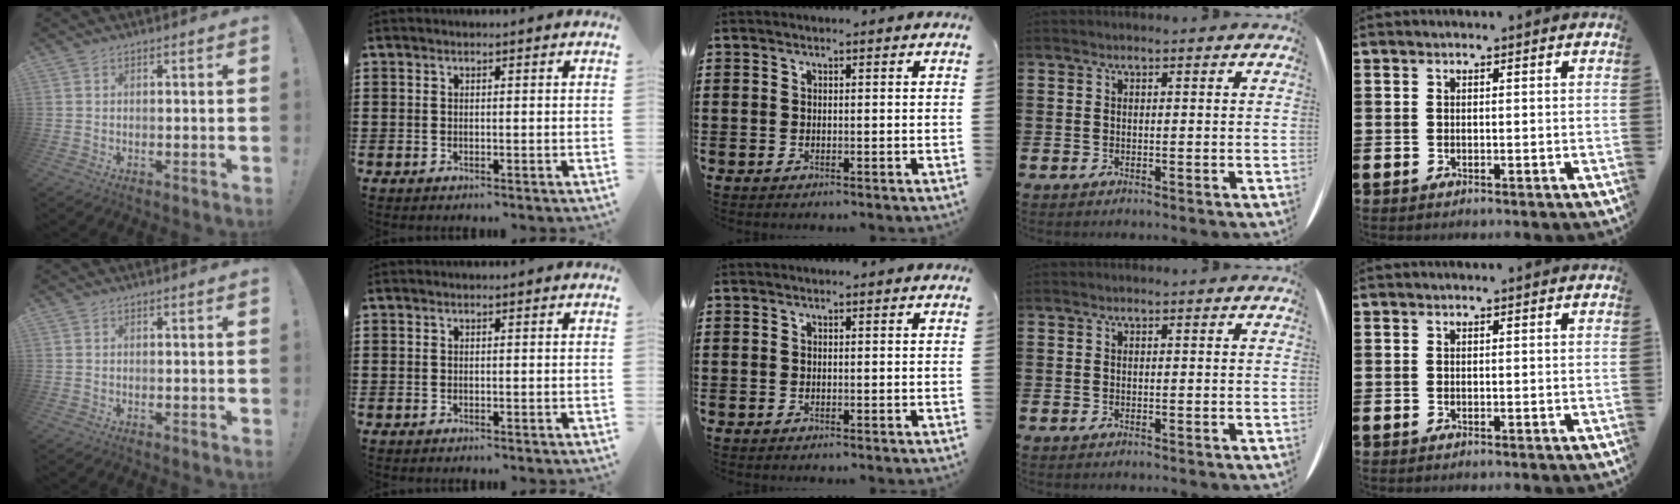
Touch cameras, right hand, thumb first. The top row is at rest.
{}